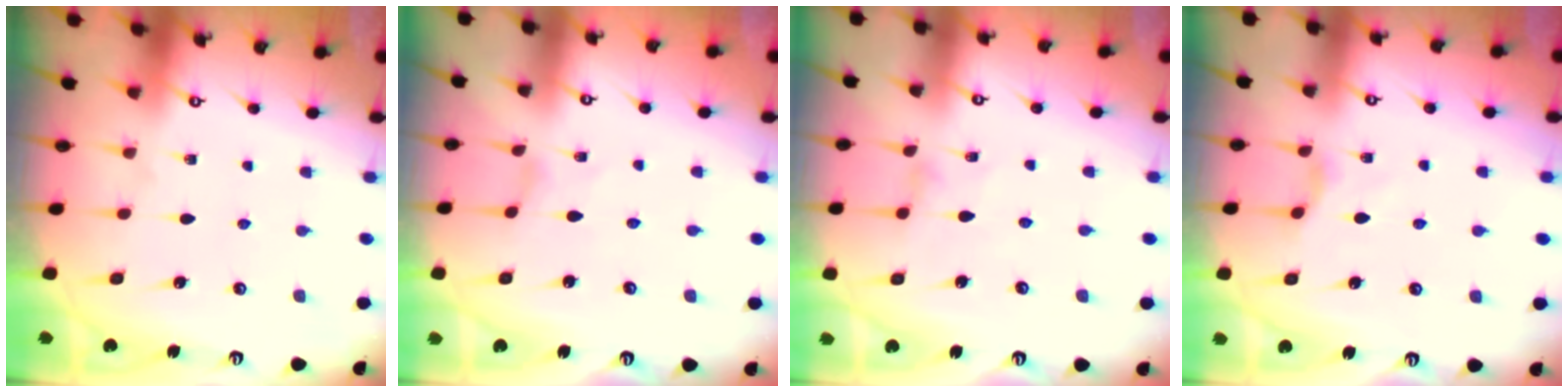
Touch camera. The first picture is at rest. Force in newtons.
{"total": 0.0}
{"total": 0.7, "press": 0.7, "slide": 0.3}
{"total": 2.0, "press": 2.0, "slide": 0.3}